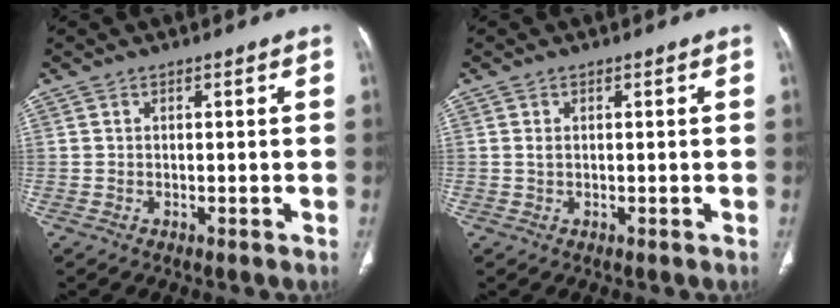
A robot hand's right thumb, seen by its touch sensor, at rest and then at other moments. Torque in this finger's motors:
{"motor_torque": [-0.20, -0.23, 0.39, -0.24, 0.02]}